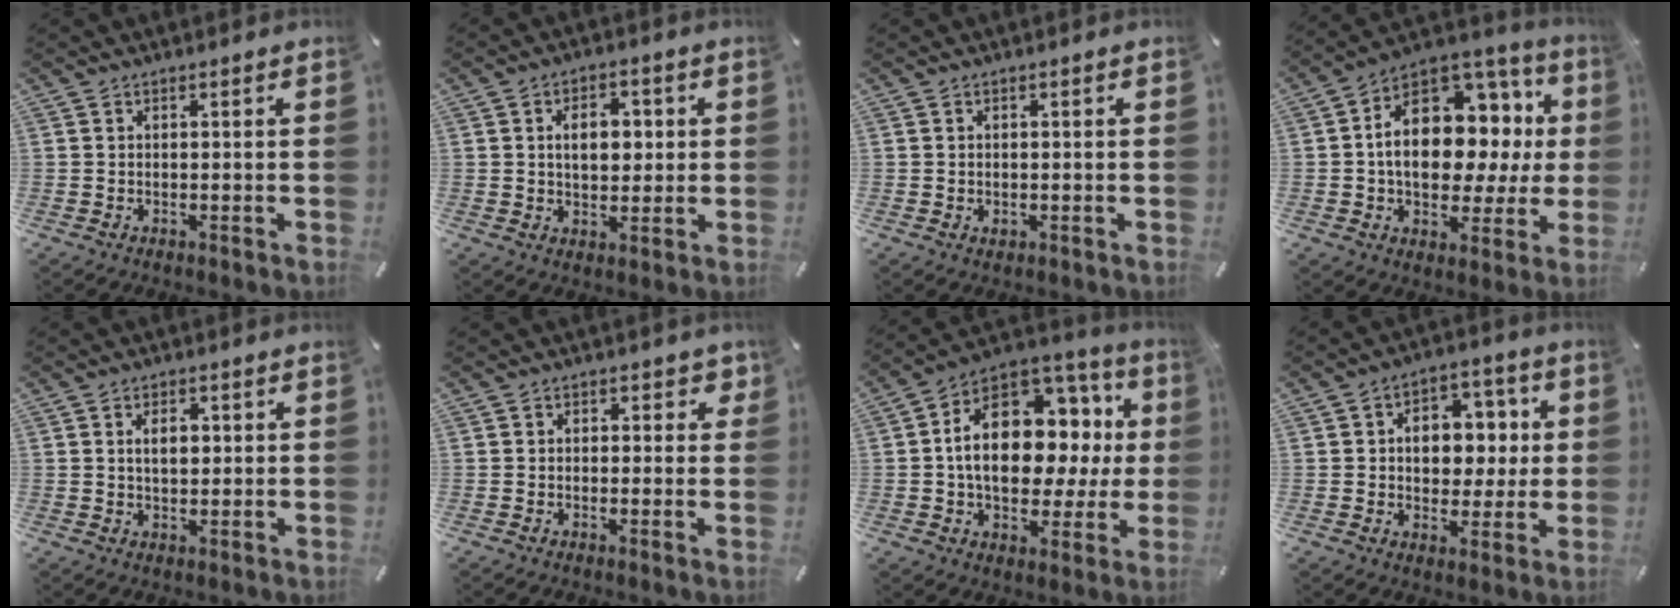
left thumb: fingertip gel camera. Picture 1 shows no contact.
{"total": 7.5, "force": [1.1, 5.2, 5.2], "torque": [-0.071, -0.001, 0.010]}
{"total": 0.8, "force": [-0.1, 0.7, 0.4], "torque": [-0.008, 0.002, -0.003]}
{"total": 18.7, "force": [1.7, 12.9, 13.5], "torque": [-0.204, -0.018, 0.032]}
{"total": 4.5, "force": [0.8, 2.9, 3.4], "torque": [-0.047, -0.001, 0.006]}
{"total": 2.5, "force": [0.2, 2.0, 1.5], "torque": [-0.006, 0.000, -0.005]}
{"total": 19.8, "force": [2.3, 13.4, 14.4], "torque": [-0.231, -0.021, 0.042]}
{"total": 9.7, "force": [0.7, 8.1, 5.3], "torque": [-0.070, 0.004, 0.013]}